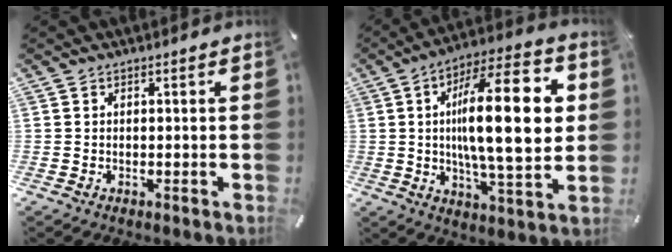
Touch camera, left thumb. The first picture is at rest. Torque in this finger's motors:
{"motor_torque": [2.55, 2.46, 2.77, 0.00, 0.78]}